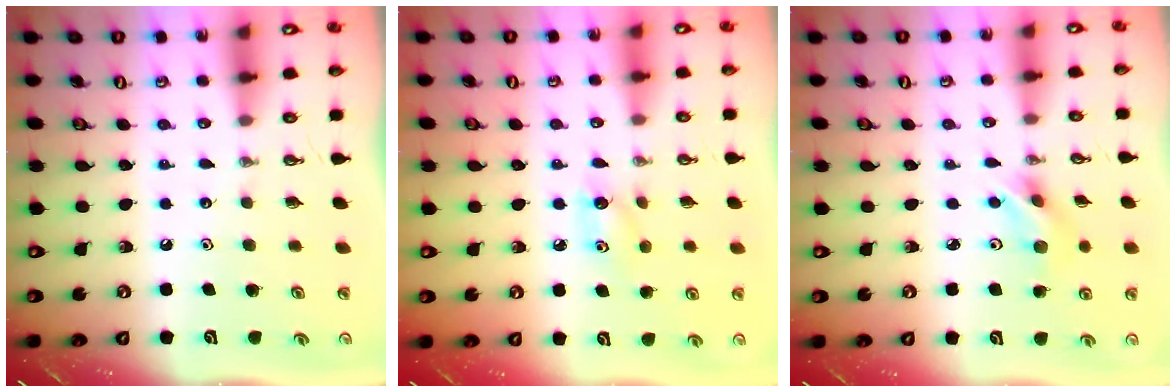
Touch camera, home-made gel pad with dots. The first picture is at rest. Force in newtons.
{"total": 5.7, "press": 5.6, "slide": 0.5}
{"total": 6.0, "press": 4.4, "slide": 4.1}